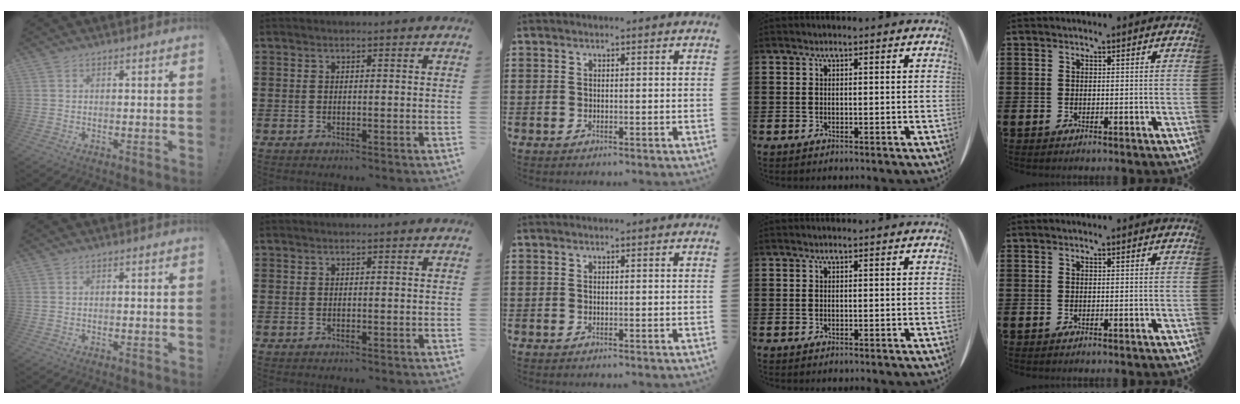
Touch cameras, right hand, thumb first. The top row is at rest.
{}